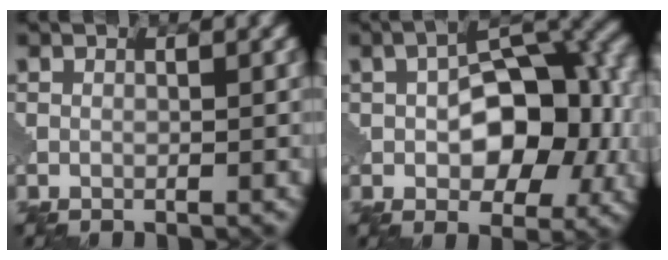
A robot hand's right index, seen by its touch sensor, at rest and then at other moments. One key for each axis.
{"total": 10.3, "fx": -0.4, "fy": 6.2, "fz": 8.2, "tx": -0.109, "ty": 0.005, "tz": -0.005}